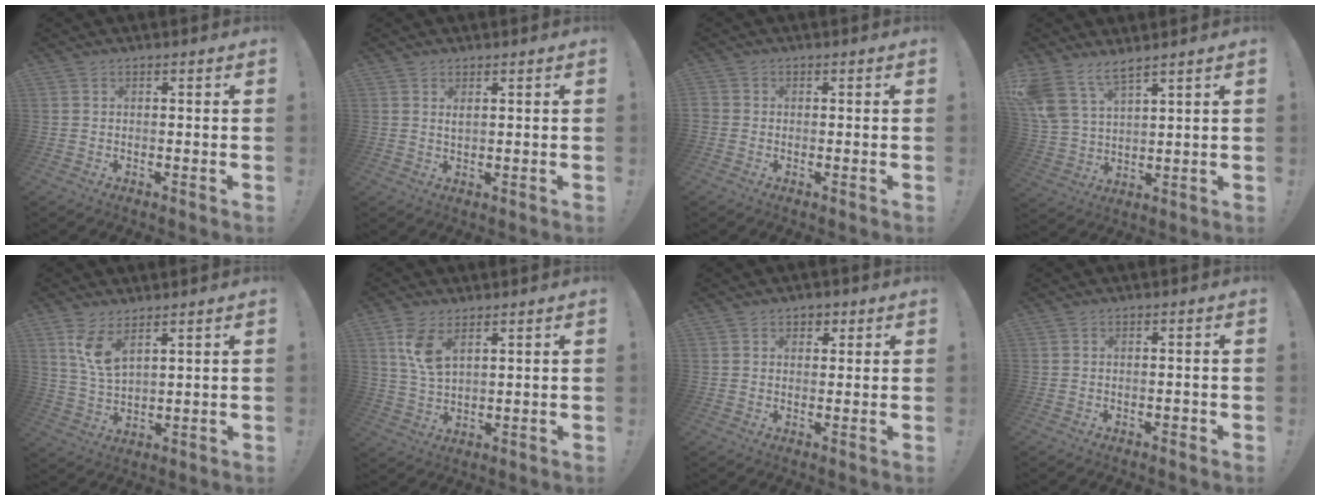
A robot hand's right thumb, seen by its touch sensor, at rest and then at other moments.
{"total": 1.4, "force": [1.0, 0.3, 0.8], "torque": [-0.002, -0.007, 0.016]}
{"total": 1.4, "force": [-0.1, 1.3, 0.6], "torque": [-0.009, 0.004, -0.001]}
{"total": 9.2, "force": [7.3, 3.6, 4.3], "torque": [-0.102, -0.039, 0.146]}
{"total": 8.2, "force": [5.2, 3.1, 5.4], "torque": [-0.099, -0.031, 0.094]}
{"total": 8.2, "force": [4.5, 4.0, 5.6], "torque": [-0.099, -0.022, 0.081]}
{"total": 3.0, "force": [1.4, 2.5, 0.9], "torque": [-0.008, 0.000, 0.023]}
{"total": 0.9, "force": [-0.5, 0.5, 0.5], "torque": [-0.012, 0.005, -0.008]}